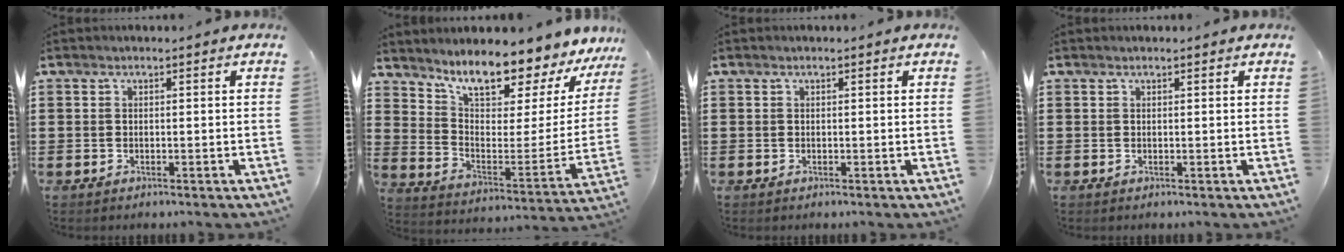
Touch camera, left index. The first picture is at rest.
{"total": 9.1, "force": [8.3, 1.5, 3.2], "torque": [-0.074, -0.080, 0.136]}
{"total": 0.0}
{"total": 0.0}